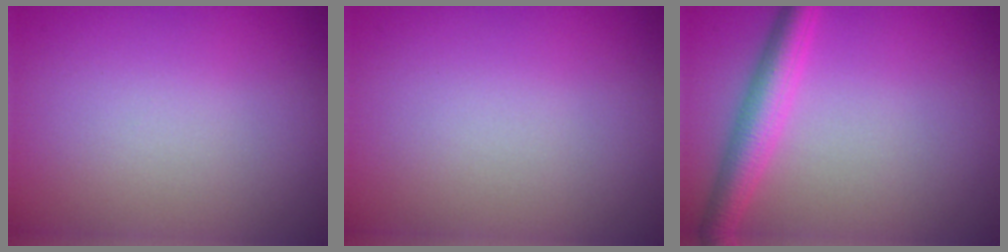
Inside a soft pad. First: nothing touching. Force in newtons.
{"total": 0.0}
{"total": 3.9, "press": 3.9, "slide": 0.2}